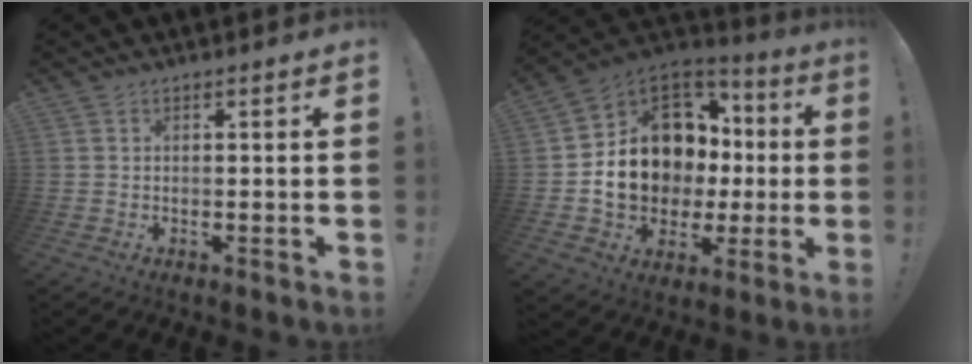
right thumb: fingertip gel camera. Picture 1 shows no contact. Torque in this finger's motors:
{"motor_torque": [2.50, 2.51, 0.12, 0.07, 0.10]}